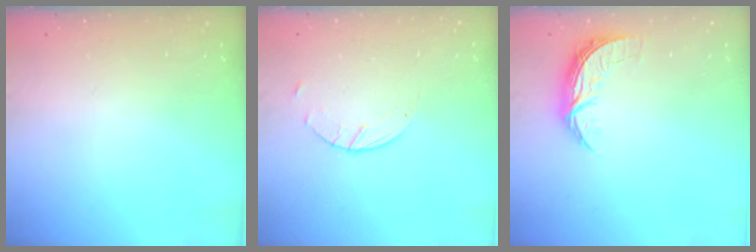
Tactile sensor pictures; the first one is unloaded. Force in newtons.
{"total": 3.0, "press": 3.0, "slide": 0.4}
{"total": 7.2, "press": 7.2, "slide": 0.2}